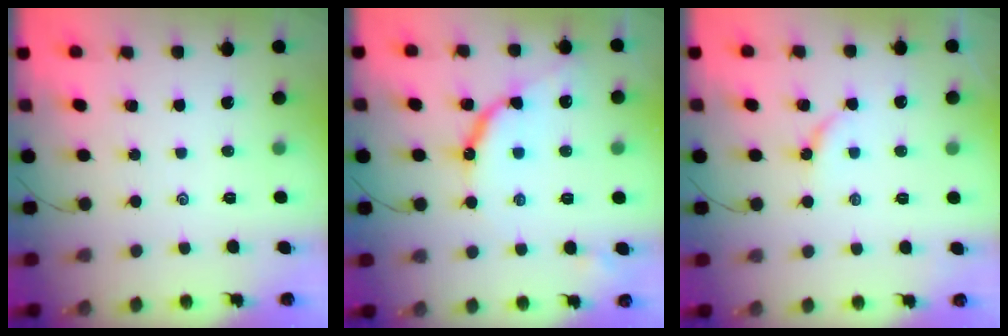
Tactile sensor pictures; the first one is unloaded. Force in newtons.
{"total": 10.4, "press": 10.4, "slide": 0.6}
{"total": 4.4, "press": 4.4, "slide": 0.5}